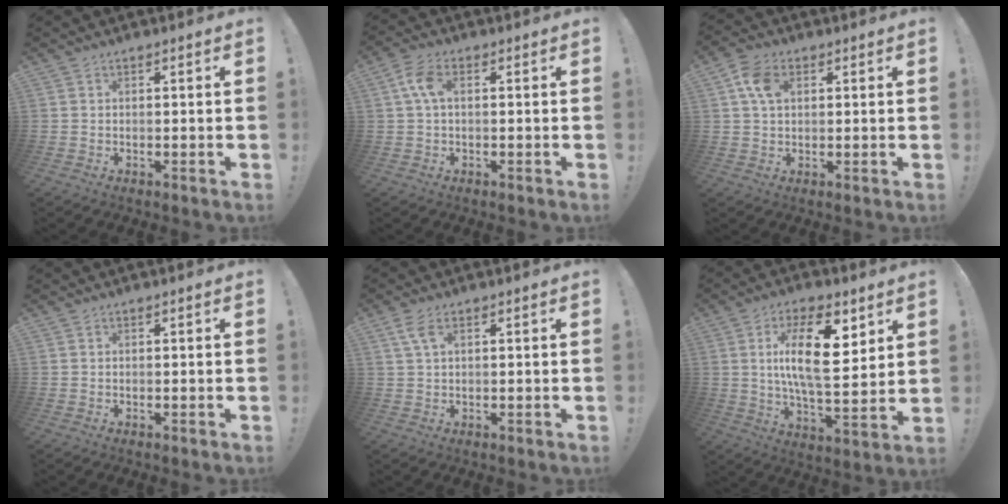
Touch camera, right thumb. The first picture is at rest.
{"total": 6.1, "force": [0.9, 3.5, 4.9], "torque": [-0.098, 0.007, 0.015]}
{"total": 7.3, "force": [2.2, 4.9, 5.0], "torque": [-0.097, 0.001, 0.041]}
{"total": 0.0}
{"total": 4.5, "force": [1.8, 2.0, 3.5], "torque": [-0.064, 0.001, 0.033]}
{"total": 17.4, "force": [5.5, 5.9, 15.4], "torque": [-0.285, -0.016, 0.078]}